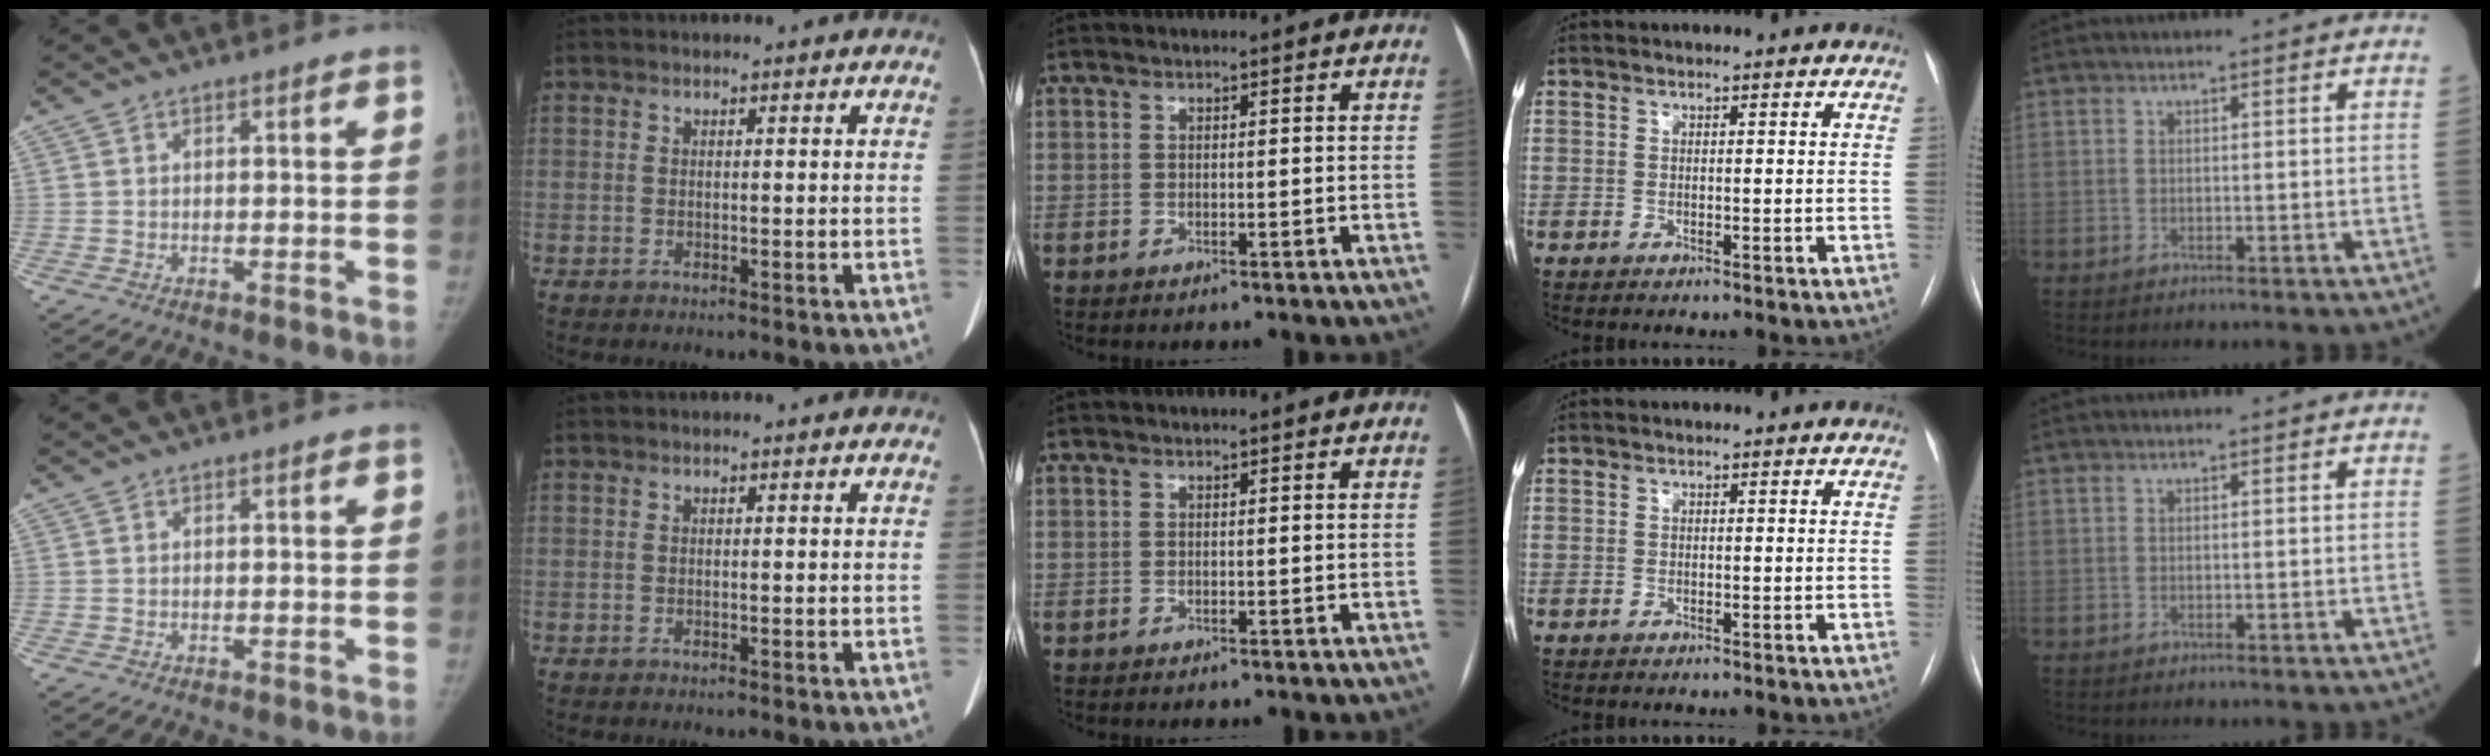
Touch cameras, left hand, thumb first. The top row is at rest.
{}